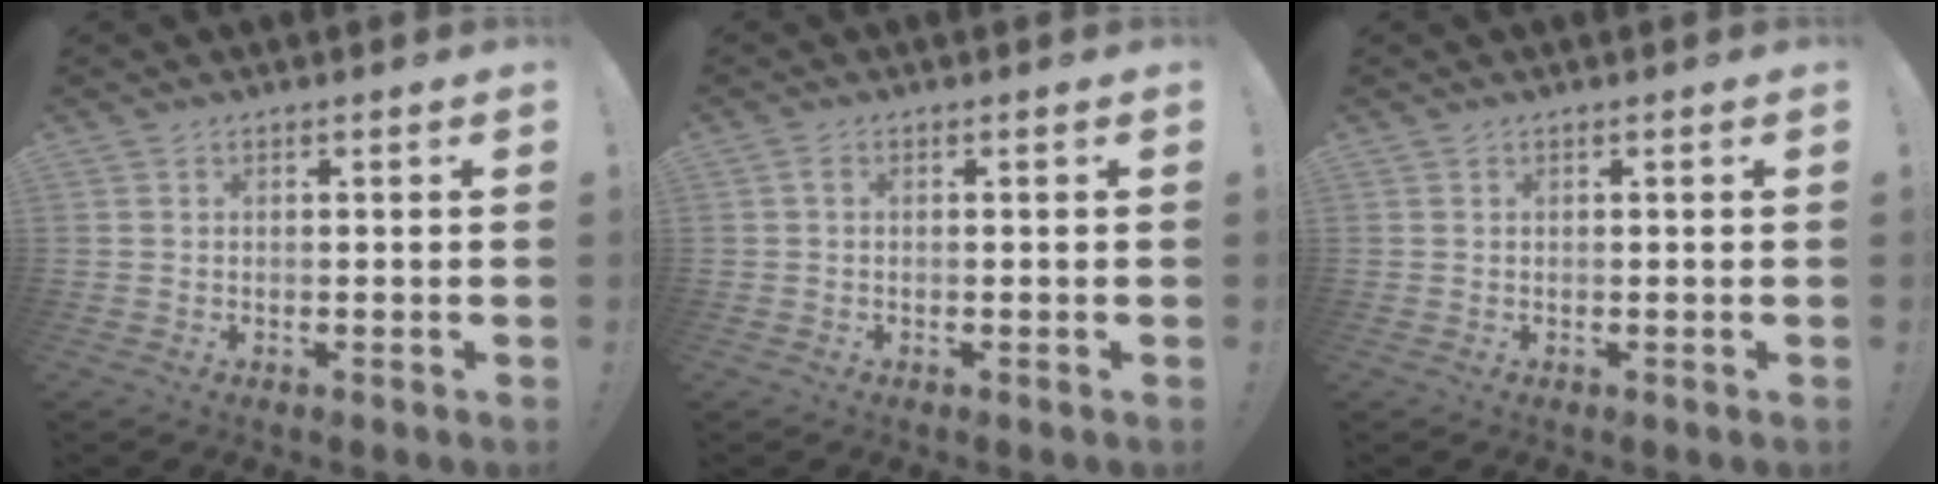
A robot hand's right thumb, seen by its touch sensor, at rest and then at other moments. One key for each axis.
{"total": 0.9, "fx": -0.1, "fy": 0.6, "fz": 0.7, "tx": -0.021, "ty": 0.006, "tz": -0.001}
{"total": 0.0}